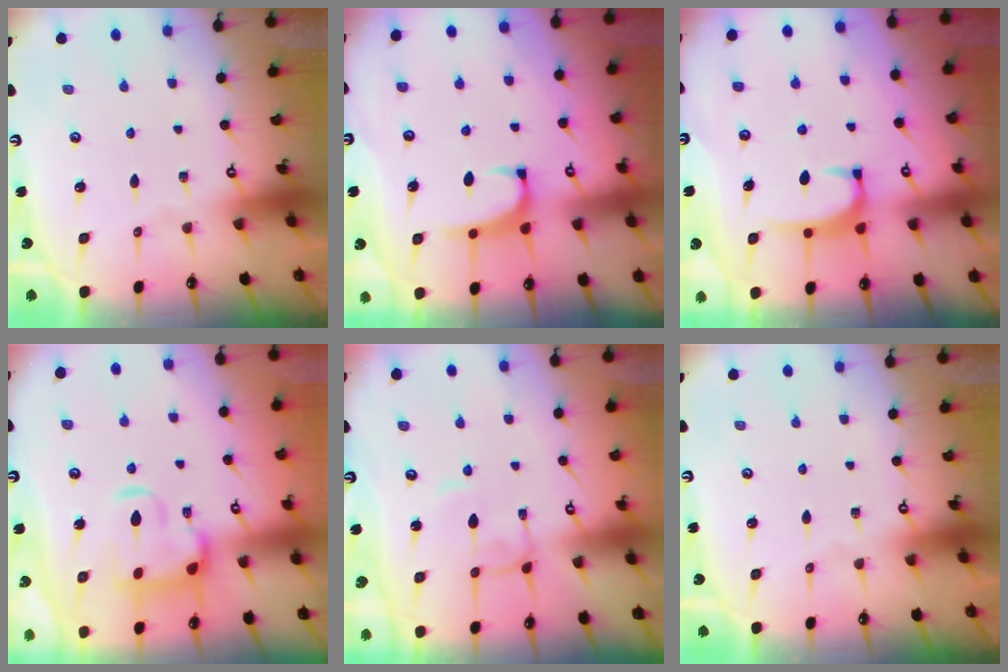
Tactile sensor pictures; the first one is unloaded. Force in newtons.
{"total": 0.9, "press": 0.6, "slide": 0.6}
{"total": 1.8, "press": 1.7, "slide": 0.5}
{"total": 6.2, "press": 6.0, "slide": 1.6}
{"total": 1.1, "press": 1.0, "slide": 0.3}
{"total": 0.0}